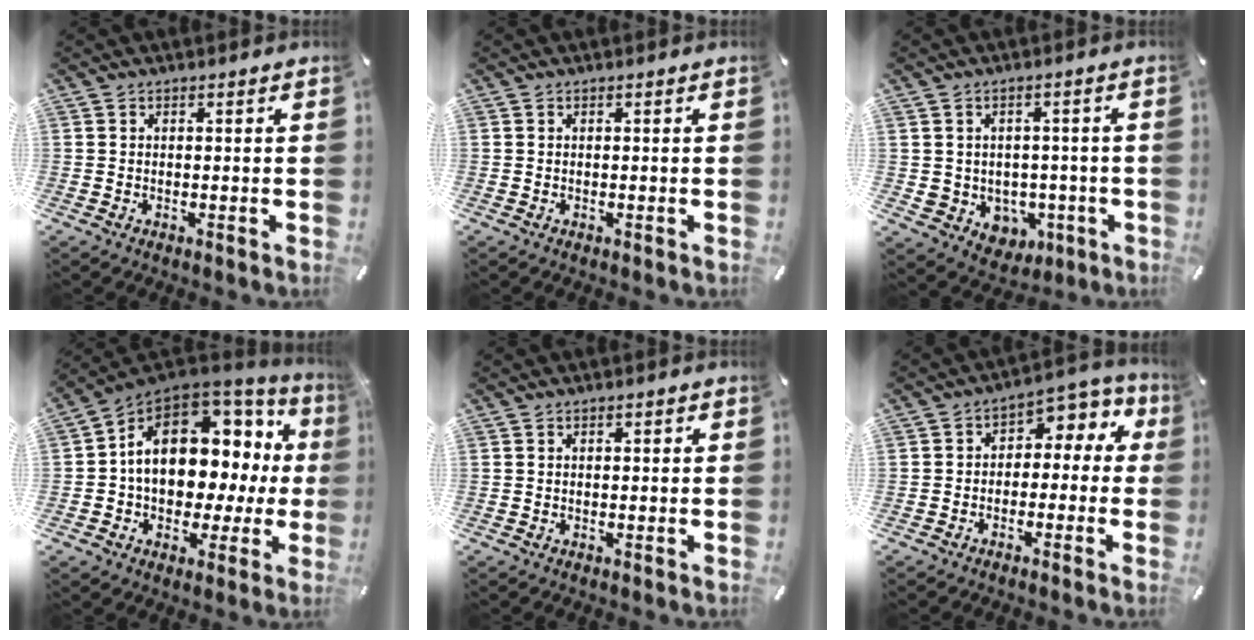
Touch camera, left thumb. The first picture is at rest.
{"total": 0.0}
{"total": 6.9, "force": [1.0, 6.7, 1.3], "torque": [-0.026, -0.017, 0.028]}
{"total": 14.2, "force": [2.8, 10.6, 9.0], "torque": [-0.133, -0.026, 0.052]}
{"total": 0.8, "force": [0.0, 0.5, 0.6], "torque": [-0.011, 0.004, -0.002]}
{"total": 5.2, "force": [-0.7, 4.2, 3.0], "torque": [-0.041, 0.011, -0.020]}